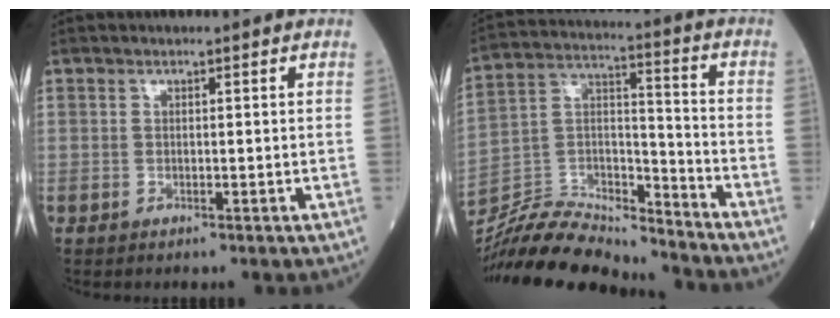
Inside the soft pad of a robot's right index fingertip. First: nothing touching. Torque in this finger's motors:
{"motor_torque": [0.80, -1.34, -0.02, -0.03]}